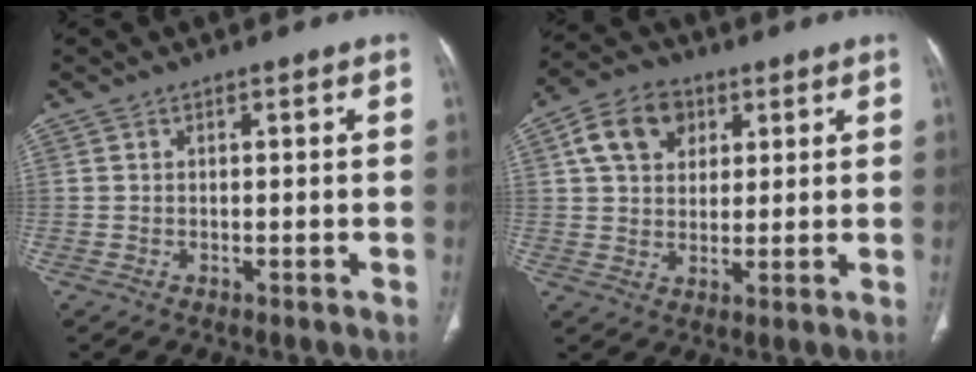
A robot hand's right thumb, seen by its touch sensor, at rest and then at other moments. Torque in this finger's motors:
{"motor_torque": [-0.86, 1.46, 0.76, 0.13, 0.06]}